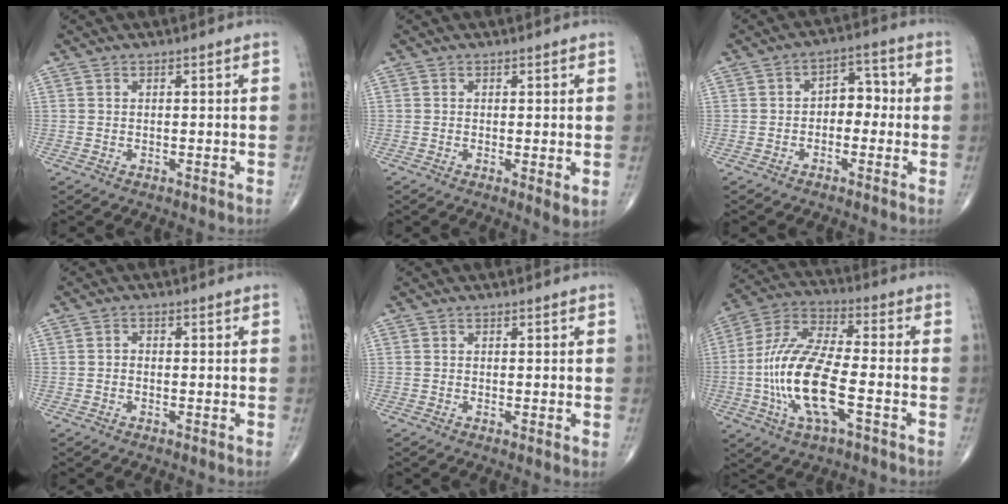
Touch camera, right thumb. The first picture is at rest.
{"total": 2.2, "force": [-0.2, 0.6, 2.1], "torque": [-0.039, -0.010, -0.008]}
{"total": 5.5, "force": [-0.7, 3.8, 3.9], "torque": [-0.029, 0.026, -0.024]}
{"total": 1.0, "force": [-0.3, 0.8, 0.6], "torque": [-0.004, 0.004, -0.008]}
{"total": 1.0, "force": [0.0, 0.2, 0.9], "torque": [-0.018, -0.005, -0.002]}
{"total": 17.1, "force": [-4.2, 6.0, 15.4], "torque": [-0.323, 0.026, -0.081]}